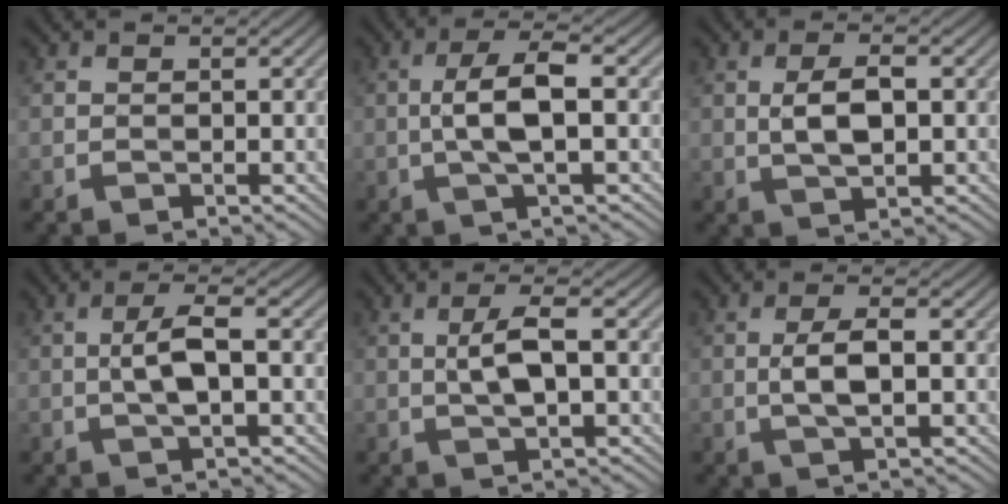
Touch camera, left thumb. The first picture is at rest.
{"total": 5.8, "force": [-0.4, 1.4, 5.6], "torque": [-0.111, 0.012, -0.014]}
{"total": 4.6, "force": [0.2, 2.0, 4.1], "torque": [-0.086, 0.001, 0.006]}
{"total": 4.3, "force": [-0.3, 1.1, 4.1], "torque": [-0.085, 0.009, -0.009]}
{"total": 4.5, "force": [0.2, 1.2, 4.3], "torque": [-0.090, 0.008, 0.002]}
{"total": 3.8, "force": [-0.3, 1.1, 3.7], "torque": [-0.077, 0.004, -0.008]}